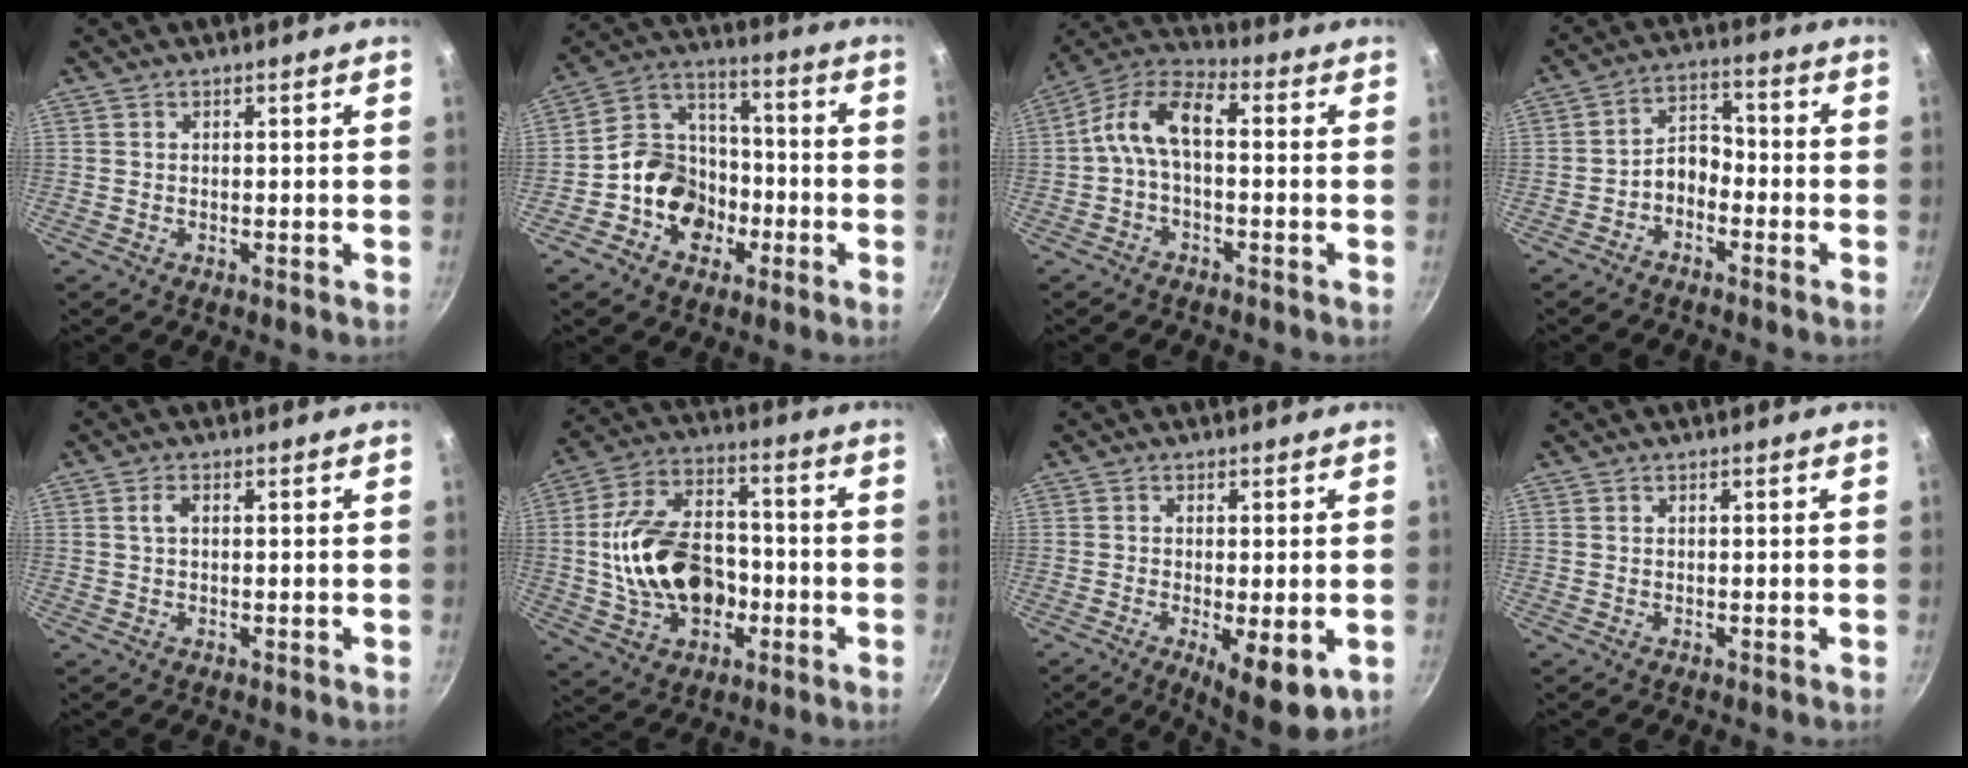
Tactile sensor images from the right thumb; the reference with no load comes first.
{"total": 13.2, "force": [-4.5, 10.6, 6.4], "torque": [-0.072, 0.059, -0.087]}
{"total": 10.2, "force": [0.1, 5.4, 8.6], "torque": [-0.161, 0.039, -0.011]}
{"total": 5.9, "force": [-2.4, 4.0, 3.6], "torque": [-0.045, 0.036, -0.056]}
{"total": 1.7, "force": [0.3, 1.0, 1.4], "torque": [-0.028, 0.004, 0.004]}
{"total": 18.6, "force": [-2.4, 12.4, 13.7], "torque": [-0.227, 0.031, -0.036]}
{"total": 10.3, "force": [-3.4, 3.5, 9.0], "torque": [-0.128, -0.017, -0.044]}
{"total": 0.0}